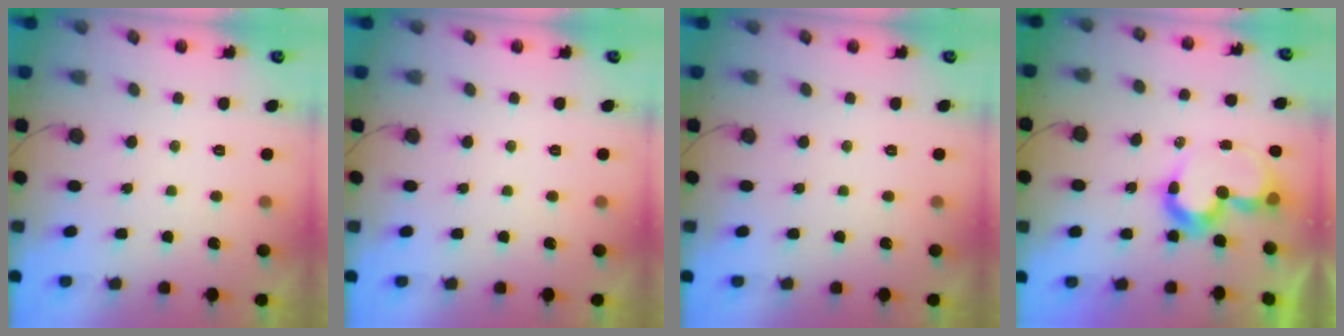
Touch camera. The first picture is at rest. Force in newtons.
{"total": 0.0}
{"total": 0.0}
{"total": 9.6, "press": 9.5, "slide": 0.9}